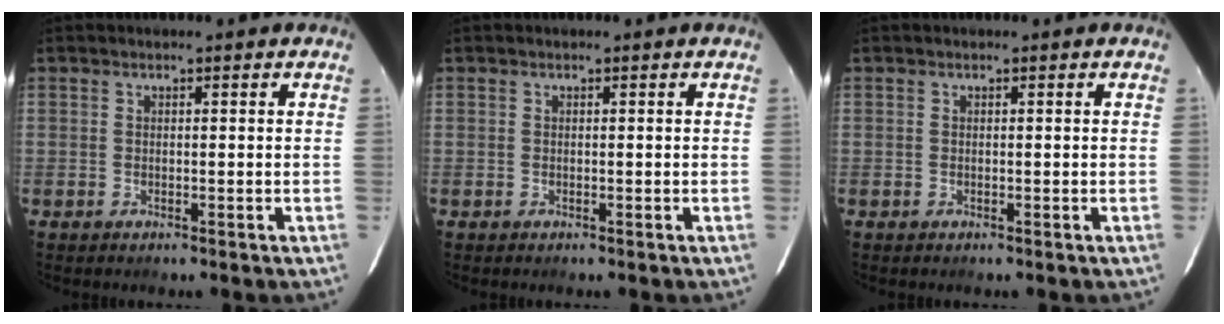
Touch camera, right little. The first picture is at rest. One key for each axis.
{"total": 0.0}
{"total": 0.0}